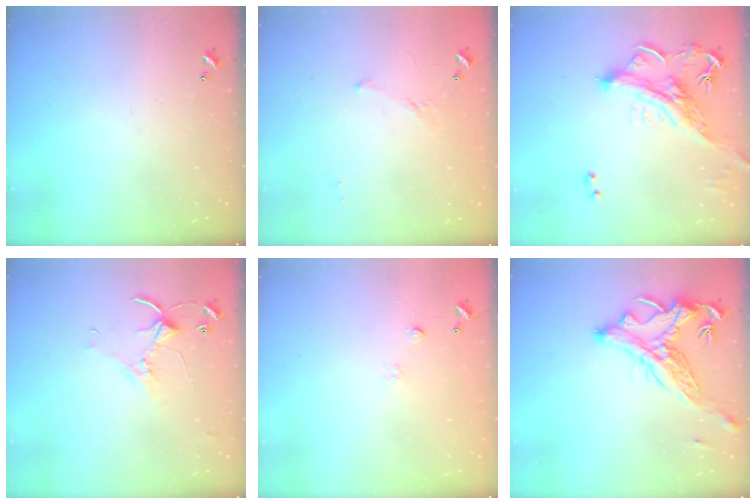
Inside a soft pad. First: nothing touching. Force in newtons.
{"total": 4.7, "press": 4.6, "slide": 0.9}
{"total": 3.8, "press": 3.5, "slide": 1.4}
{"total": 2.8, "press": 2.8, "slide": 0.4}
{"total": 4.9, "press": 4.9, "slide": 0.7}
{"total": 4.1, "press": 3.9, "slide": 1.2}